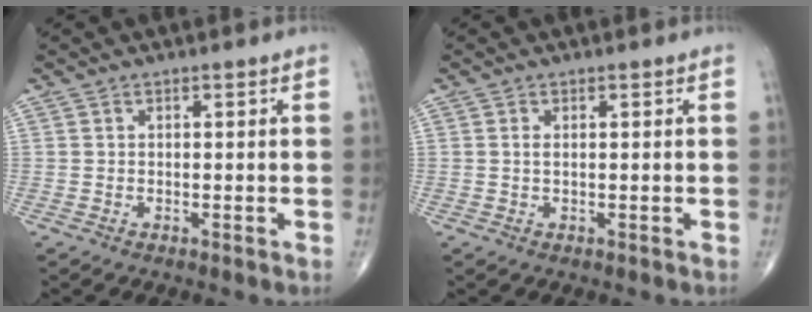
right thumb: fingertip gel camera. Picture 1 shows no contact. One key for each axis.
{"total": 0.9, "fx": 0.1, "fy": 0.3, "fz": 0.8, "tx": -0.018, "ty": -0.001, "tz": 0.002}